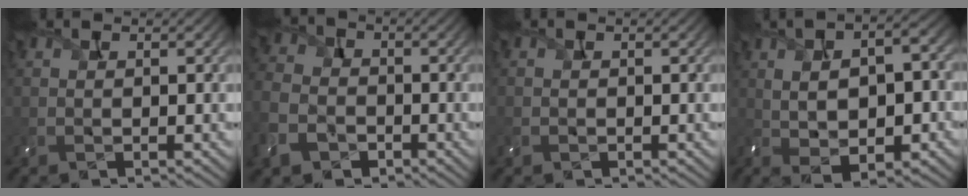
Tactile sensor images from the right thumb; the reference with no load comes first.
{"total": 8.0, "force": [-3.9, 5.8, 3.9], "torque": [-0.124, -0.022, -0.091]}
{"total": 0.8, "force": [-0.4, 0.7, 0.2], "torque": [-0.003, -0.007, -0.009]}
{"total": 11.5, "force": [-0.2, 5.8, 9.9], "torque": [-0.169, 0.001, 0.008]}